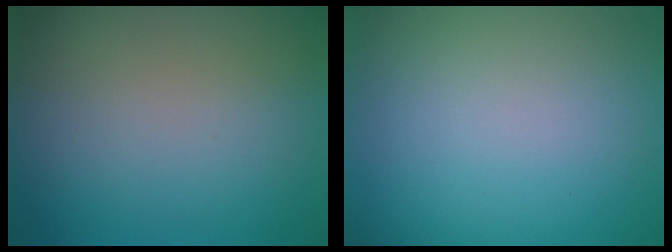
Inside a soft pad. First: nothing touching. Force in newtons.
{"total": 0.0}